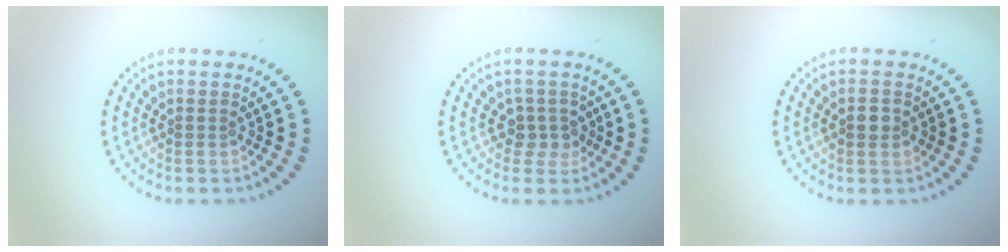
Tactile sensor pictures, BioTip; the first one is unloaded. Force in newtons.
{"total": 2.1, "press": 1.7, "slide": 1.1}
{"total": 2.1, "press": 2.1, "slide": 0.2}